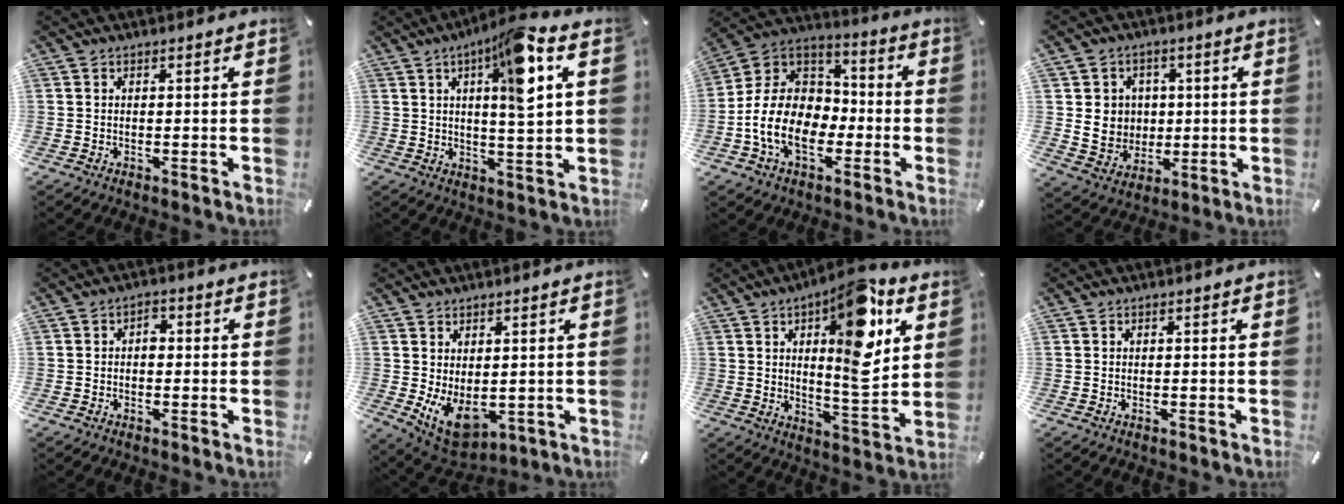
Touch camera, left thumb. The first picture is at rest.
{"total": 12.0, "force": [4.4, 2.1, 10.9], "torque": [-0.161, -0.020, 0.064]}
{"total": 14.8, "force": [-5.1, 10.9, 8.6], "torque": [-0.207, 0.018, -0.096]}
{"total": 8.2, "force": [0.8, 7.9, 1.9], "torque": [-0.028, -0.002, 0.017]}
{"total": 2.3, "force": [-0.2, 1.6, 1.7], "torque": [-0.027, 0.006, -0.009]}
{"total": 7.8, "force": [-0.5, 5.3, 5.8], "torque": [-0.098, -0.016, -0.005]}
{"total": 17.1, "force": [7.2, 6.0, 14.3], "torque": [-0.193, -0.043, 0.110]}
{"total": 0.0}